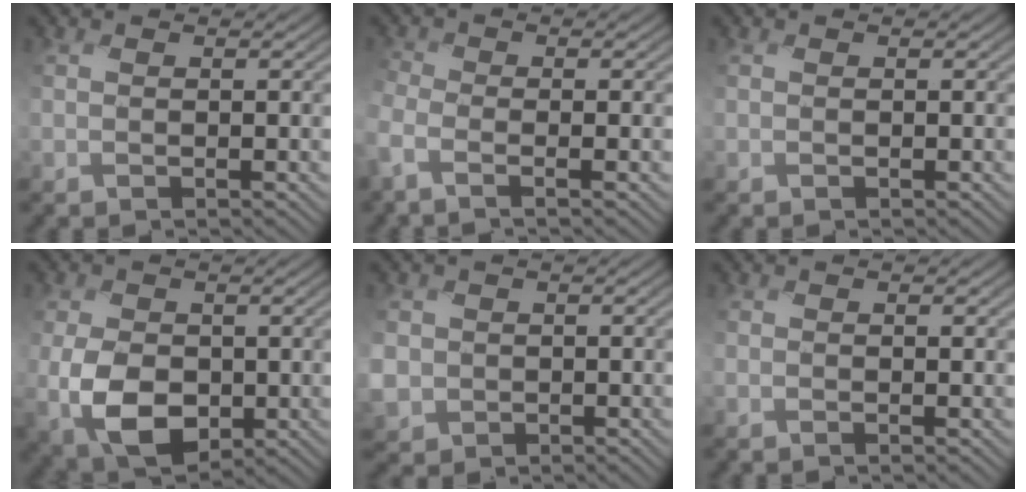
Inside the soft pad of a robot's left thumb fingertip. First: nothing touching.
{"total": 2.7, "force": [-2.3, 0.5, 1.5], "torque": [-0.042, -0.003, -0.058]}
{"total": 0.0}
{"total": 7.4, "force": [-1.7, 4.9, 5.3], "torque": [-0.122, -0.013, -0.036]}
{"total": 3.1, "force": [-0.5, 3.0, 0.7], "torque": [-0.047, -0.017, -0.018]}
{"total": 0.0}